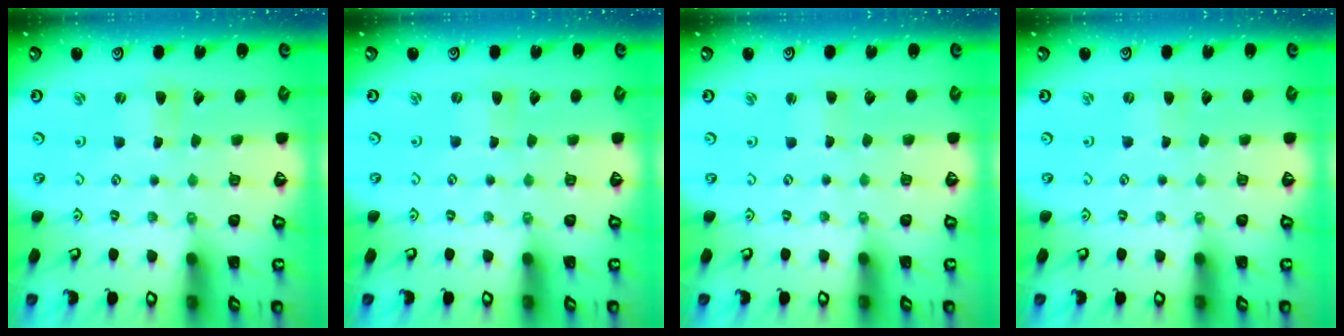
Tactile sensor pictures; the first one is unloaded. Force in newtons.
{"total": 0.0}
{"total": 0.9, "press": 0.9, "slide": 0.1}
{"total": 0.0}